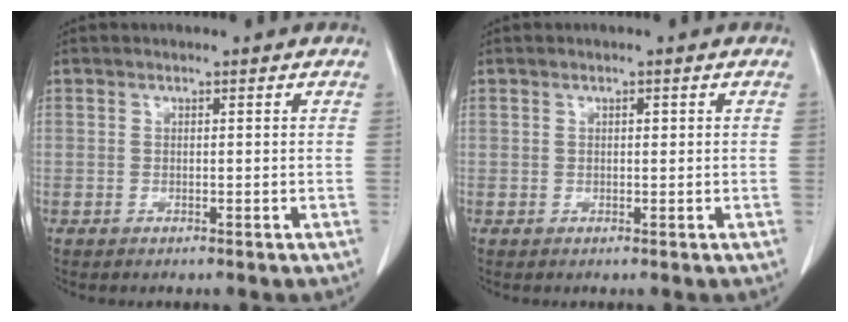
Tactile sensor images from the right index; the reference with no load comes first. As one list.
[{"total": 0.6, "force": [0.2, 0.3, 0.5], "torque": [-0.009, 0.000, 0.004]}]